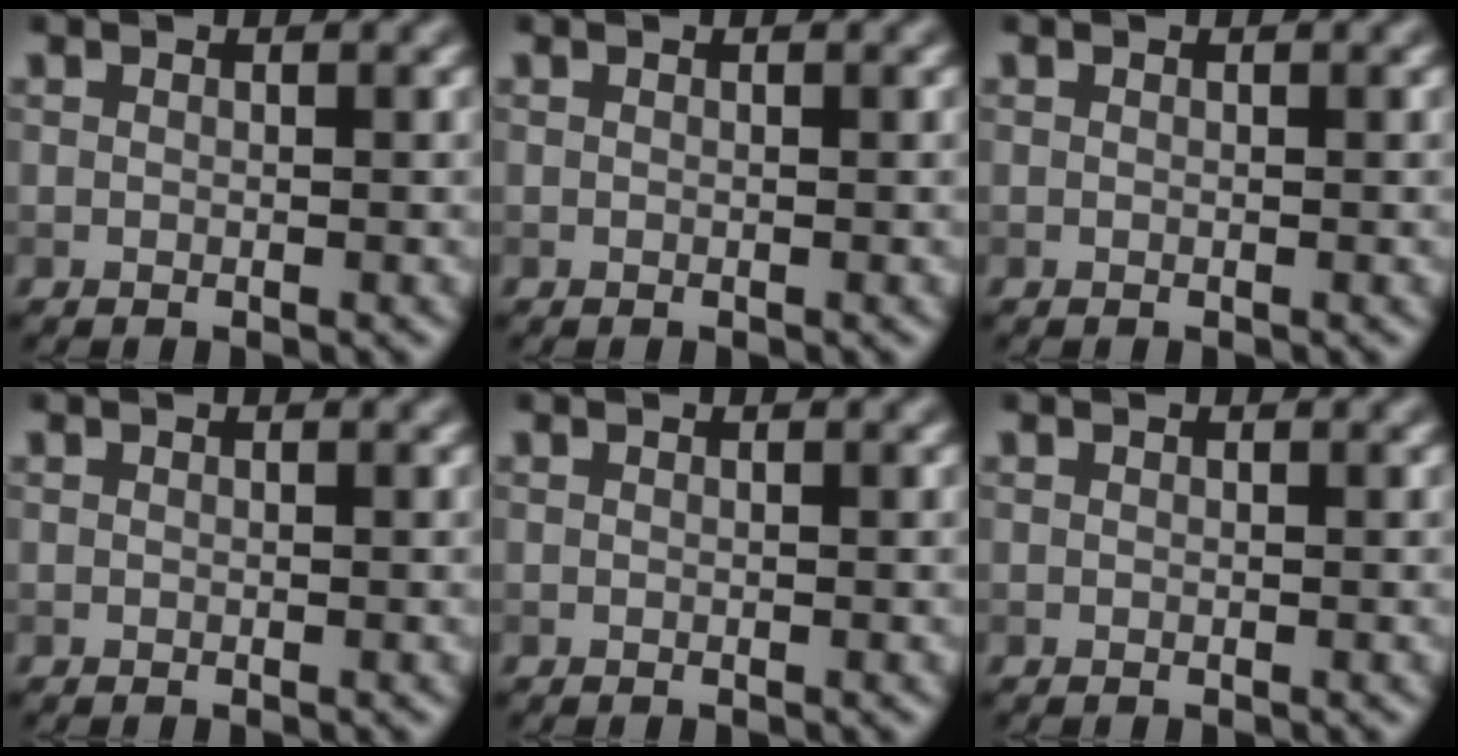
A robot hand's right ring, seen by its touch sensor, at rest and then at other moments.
{"total": 0.0}
{"total": 0.0}
{"total": 0.0}
{"total": 0.0}
{"total": 0.0}